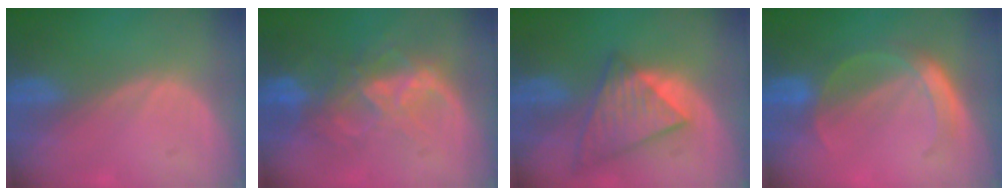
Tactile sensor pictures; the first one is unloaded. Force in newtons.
{"total": 8.6, "press": 7.5, "slide": 4.1}
{"total": 9.0, "press": 7.8, "slide": 4.4}
{"total": 5.8, "press": 5.0, "slide": 2.8}